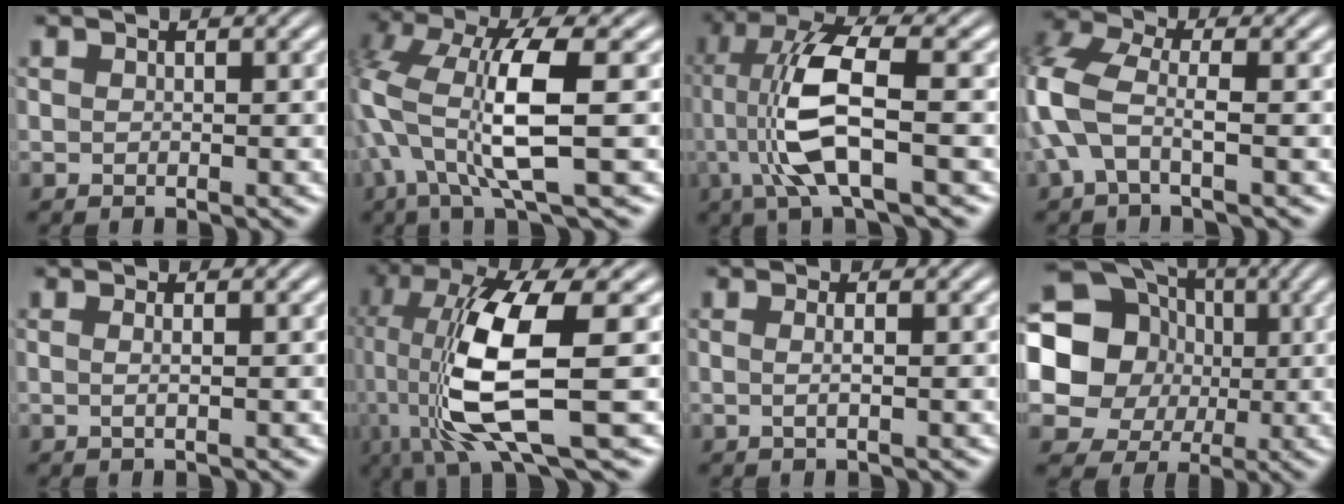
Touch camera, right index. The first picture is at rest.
{"total": 9.1, "force": [0.7, 4.4, 8.0], "torque": [-0.176, -0.014, 0.013]}
{"total": 7.9, "force": [0.2, 2.5, 7.5], "torque": [-0.160, -0.006, 0.005]}
{"total": 5.2, "force": [-0.2, 3.6, 3.7], "torque": [-0.120, -0.018, -0.001]}
{"total": 1.1, "force": [-0.3, -0.1, 1.0], "torque": [-0.020, -0.002, -0.006]}
{"total": 11.6, "force": [0.3, 4.4, 10.8], "torque": [-0.221, -0.019, 0.019]}
{"total": 1.4, "force": [-0.4, -0.1, 1.3], "torque": [-0.026, -0.003, -0.008]}
{"total": 19.8, "force": [2.6, 17.5, 8.7], "torque": [-0.228, -0.040, 0.035]}